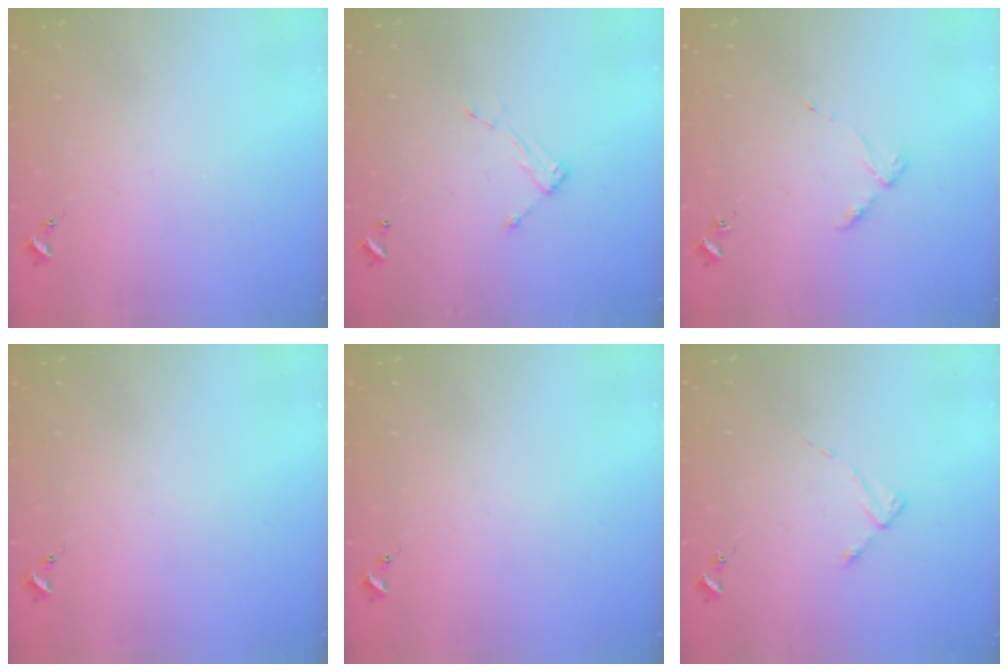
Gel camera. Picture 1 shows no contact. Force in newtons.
{"total": 6.1, "press": 6.1, "slide": 0.2}
{"total": 3.8, "press": 3.8, "slide": 0.5}
{"total": 0.0}
{"total": 0.0}
{"total": 2.9, "press": 2.8, "slide": 0.4}